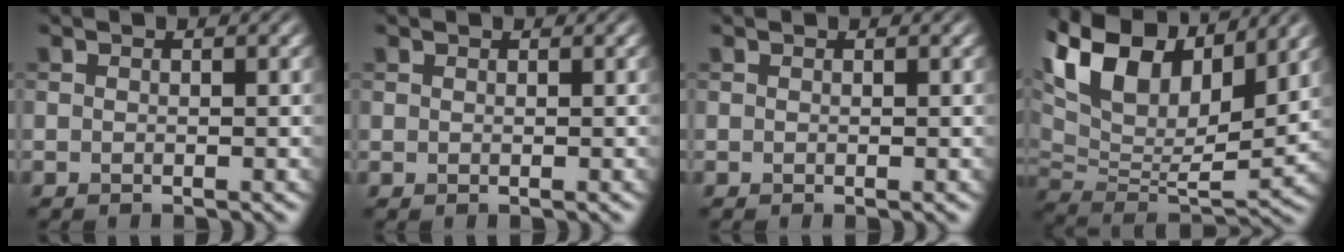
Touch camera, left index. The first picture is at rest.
{"total": 0.7, "force": [0.5, 0.5, -0.1], "torque": [0.004, 0.000, 0.009]}
{"total": 0.0}
{"total": 14.4, "force": [8.0, 6.8, 9.9], "torque": [-0.211, 0.043, 0.142]}